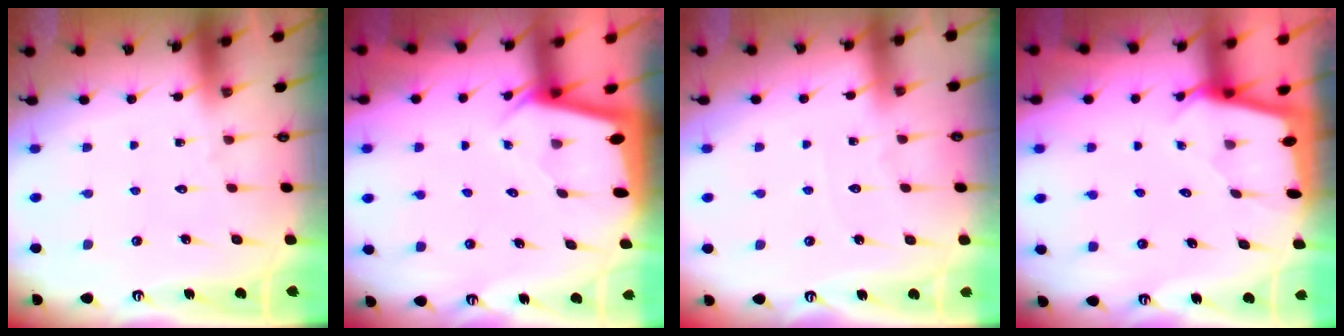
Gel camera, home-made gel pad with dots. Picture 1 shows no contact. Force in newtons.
{"total": 1.9, "press": 1.9, "slide": 0.1}
{"total": 2.2, "press": 2.2, "slide": 0.3}
{"total": 1.7, "press": 1.6, "slide": 0.2}